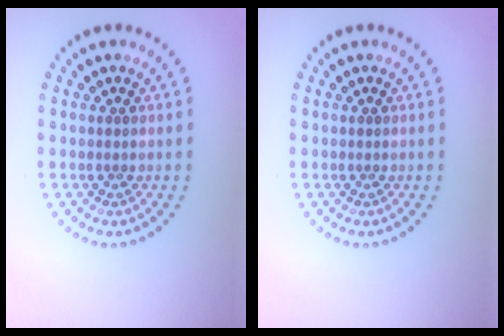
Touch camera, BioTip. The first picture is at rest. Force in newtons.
{"total": 0.0}